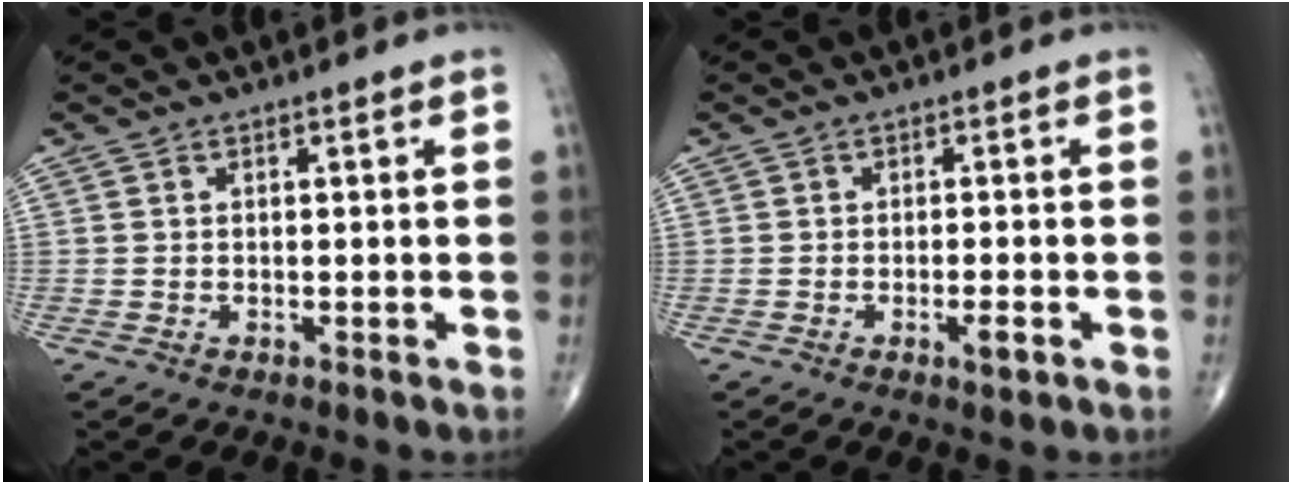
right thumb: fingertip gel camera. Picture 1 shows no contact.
{"total": 2.4, "force": [-1.0, 0.6, 2.1], "torque": [-0.033, -0.001, -0.017]}